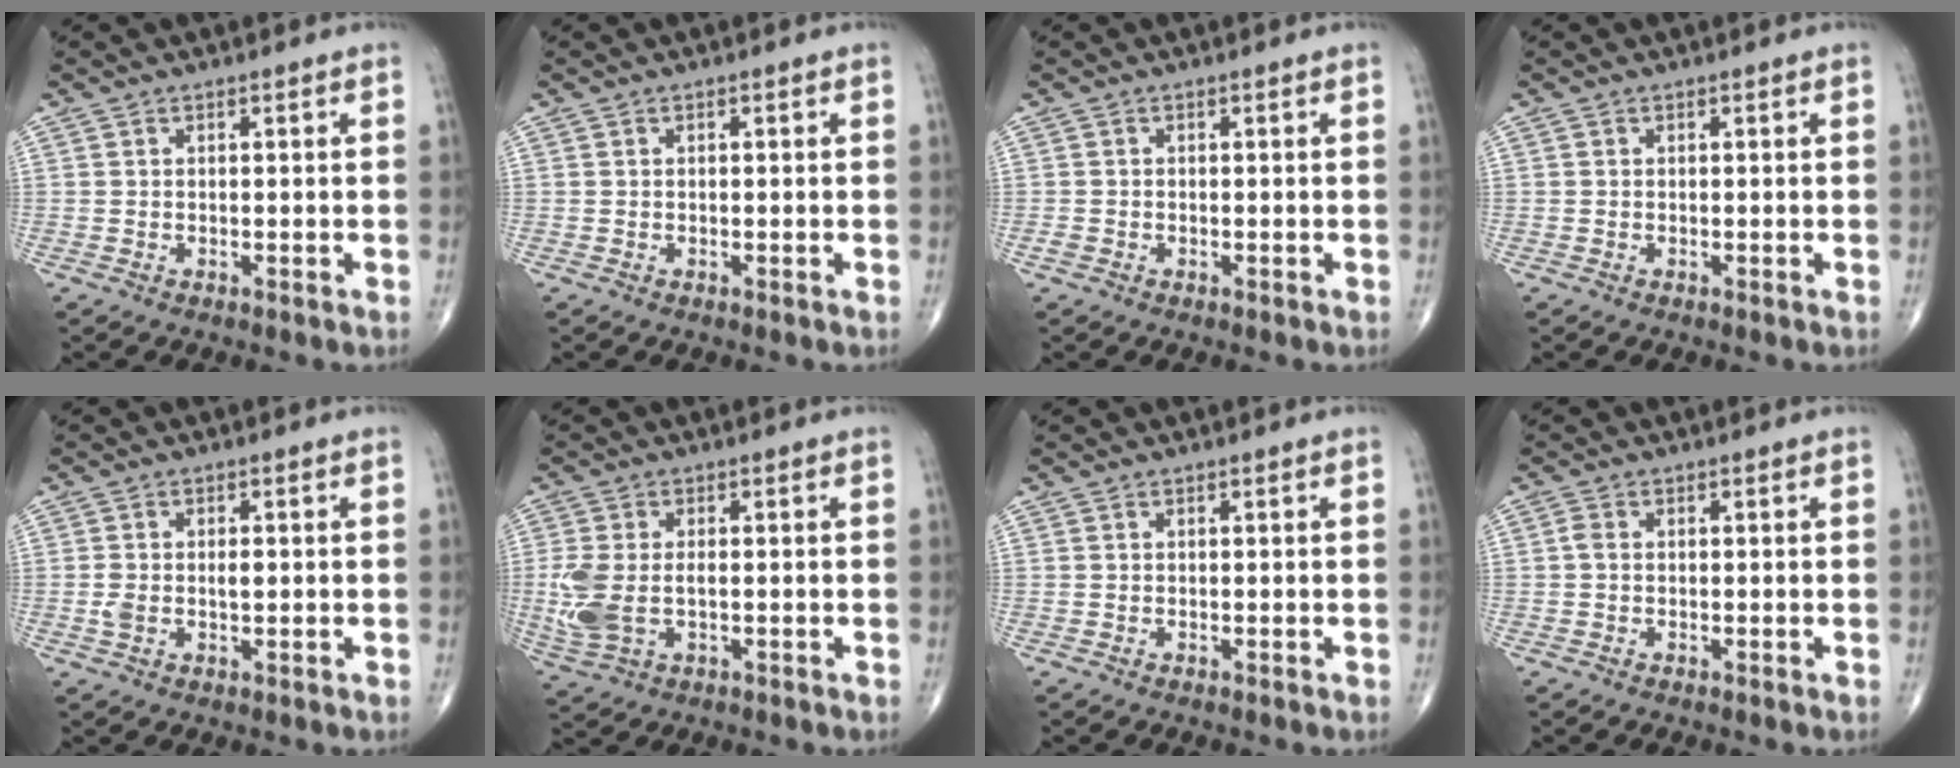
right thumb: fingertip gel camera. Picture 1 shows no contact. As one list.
[{"total": 0.0}, {"total": 0.8, "force": [-0.4, 0.6, 0.3], "torque": [-0.007, 0.001, -0.007]}, {"total": 0.0}, {"total": 3.5, "force": [-0.1, 2.0, 2.9], "torque": [-0.063, 0.010, 0.002]}, {"total": 8.0, "force": [-0.8, 4.6, 6.5], "torque": [-0.164, 0.000, -0.009]}, {"total": 0.0}, {"total": 1.2, "force": [-0.1, 0.8, 0.8], "torque": [-0.015, 0.000, -0.004]}]